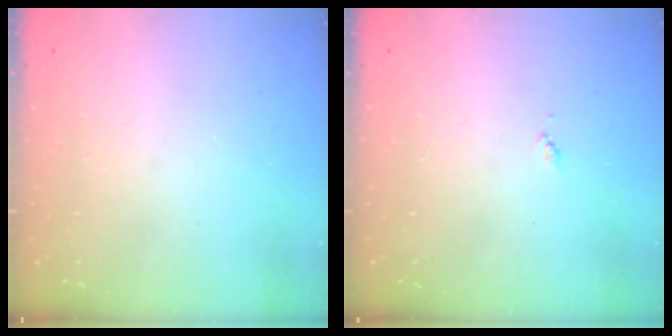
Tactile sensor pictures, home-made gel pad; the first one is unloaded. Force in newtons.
{"total": 4.0, "press": 3.9, "slide": 0.5}